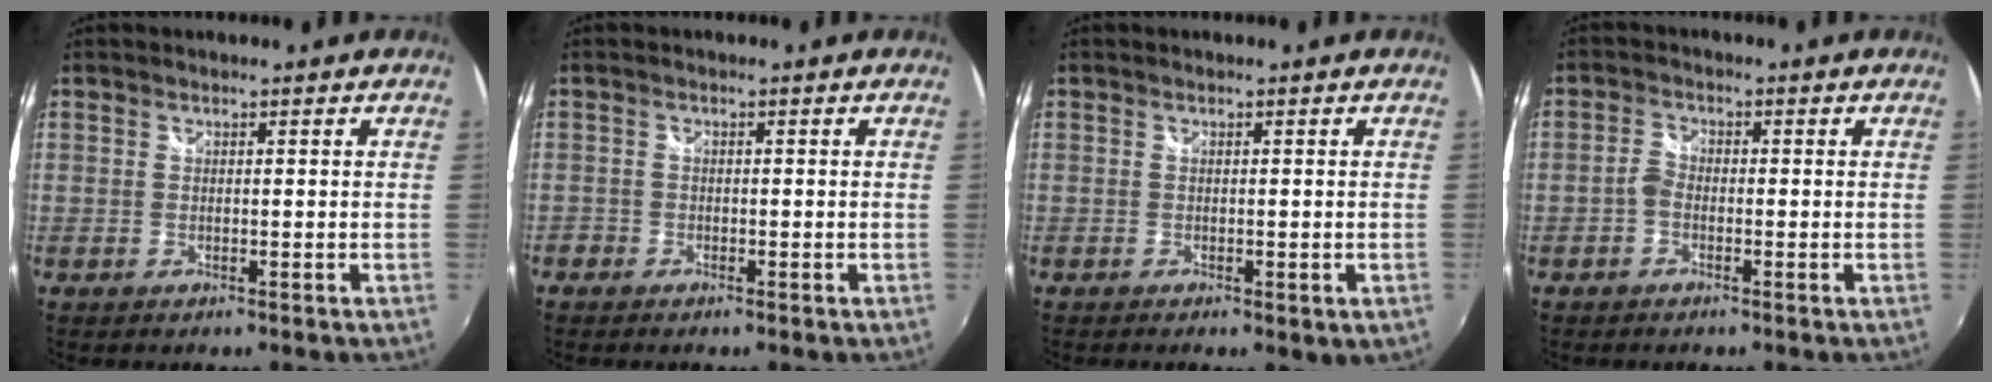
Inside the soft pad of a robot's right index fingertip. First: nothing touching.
{"total": 1.5, "force": [-1.1, 0.9, 0.3], "torque": [-0.011, -0.002, -0.024]}
{"total": 2.8, "force": [-1.1, 0.9, 2.4], "torque": [-0.037, -0.013, -0.010]}
{"total": 2.2, "force": [-1.3, 1.3, 1.2], "torque": [-0.027, 0.005, -0.028]}